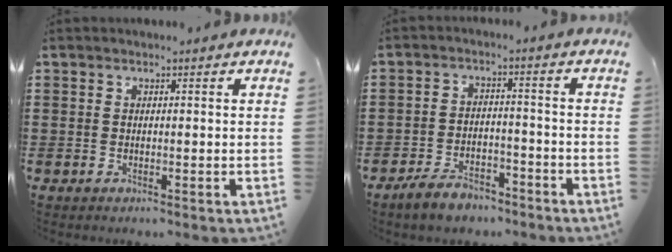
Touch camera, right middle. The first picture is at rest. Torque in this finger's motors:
{"motor_torque": [2.14, 0.00, 0.39, 0.11]}